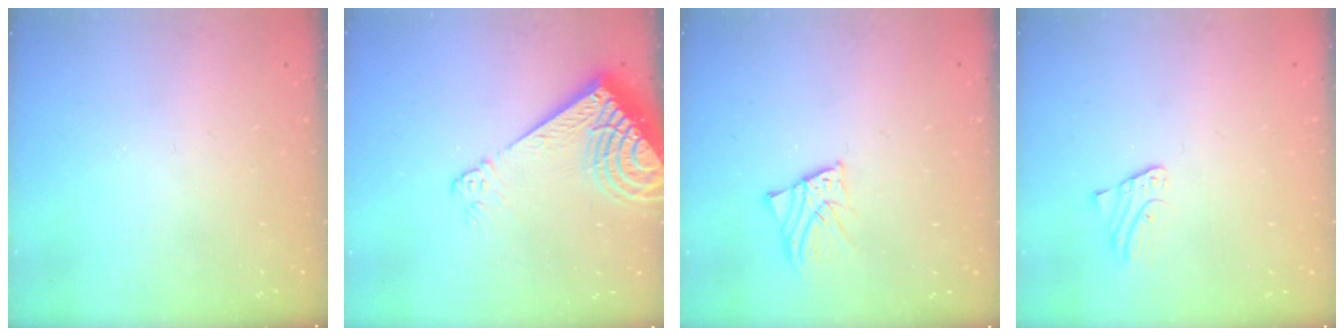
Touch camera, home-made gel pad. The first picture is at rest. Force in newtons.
{"total": 13.3, "press": 13.2, "slide": 2.1}
{"total": 2.3, "press": 2.3, "slide": 0.1}
{"total": 1.8, "press": 1.8, "slide": 0.1}